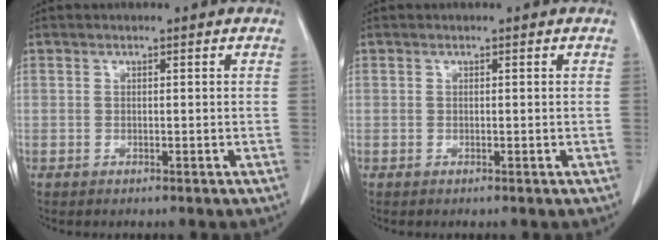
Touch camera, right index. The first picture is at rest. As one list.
[{"total": 0.0}]